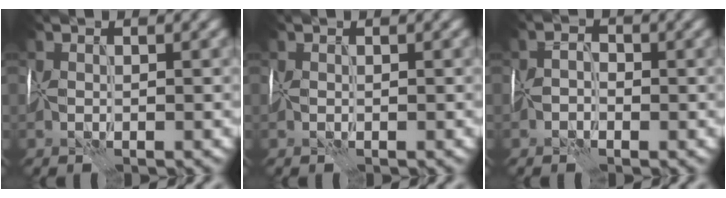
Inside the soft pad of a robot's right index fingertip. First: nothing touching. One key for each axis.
{"total": 0.0}
{"total": 1.1, "fx": -0.8, "fy": 0.6, "fz": 0.3, "tx": 0.001, "ty": 0.001, "tz": -0.022}